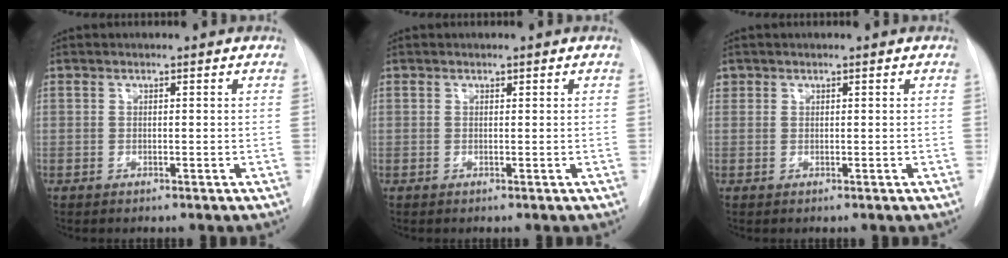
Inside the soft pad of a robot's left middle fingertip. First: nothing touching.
{"total": 0.0}
{"total": 0.7, "force": [0.4, 0.6, 0.0], "torque": [0.006, 0.007, 0.007]}